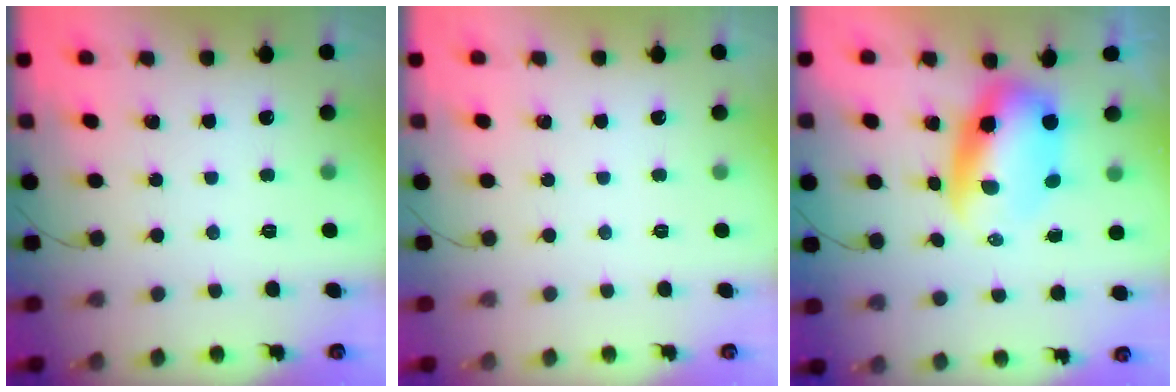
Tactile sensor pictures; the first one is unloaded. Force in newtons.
{"total": 0.0}
{"total": 7.9, "press": 7.6, "slide": 2.1}